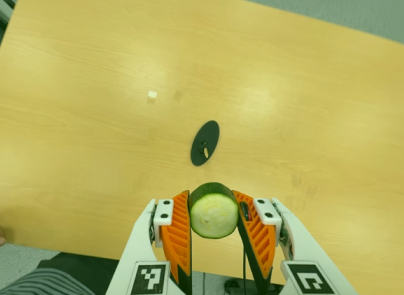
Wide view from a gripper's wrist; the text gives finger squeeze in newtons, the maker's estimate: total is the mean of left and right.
{"total": 11.3, "left": 11.6, "right": 11.1}